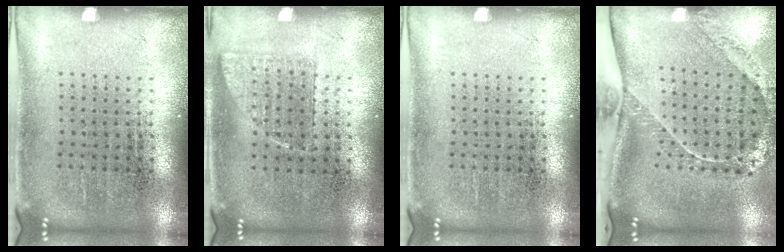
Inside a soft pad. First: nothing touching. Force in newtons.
{"total": 0.7, "press": 0.7, "slide": 0.3}
{"total": 0.0}
{"total": 2.4, "press": 1.7, "slide": 1.7}